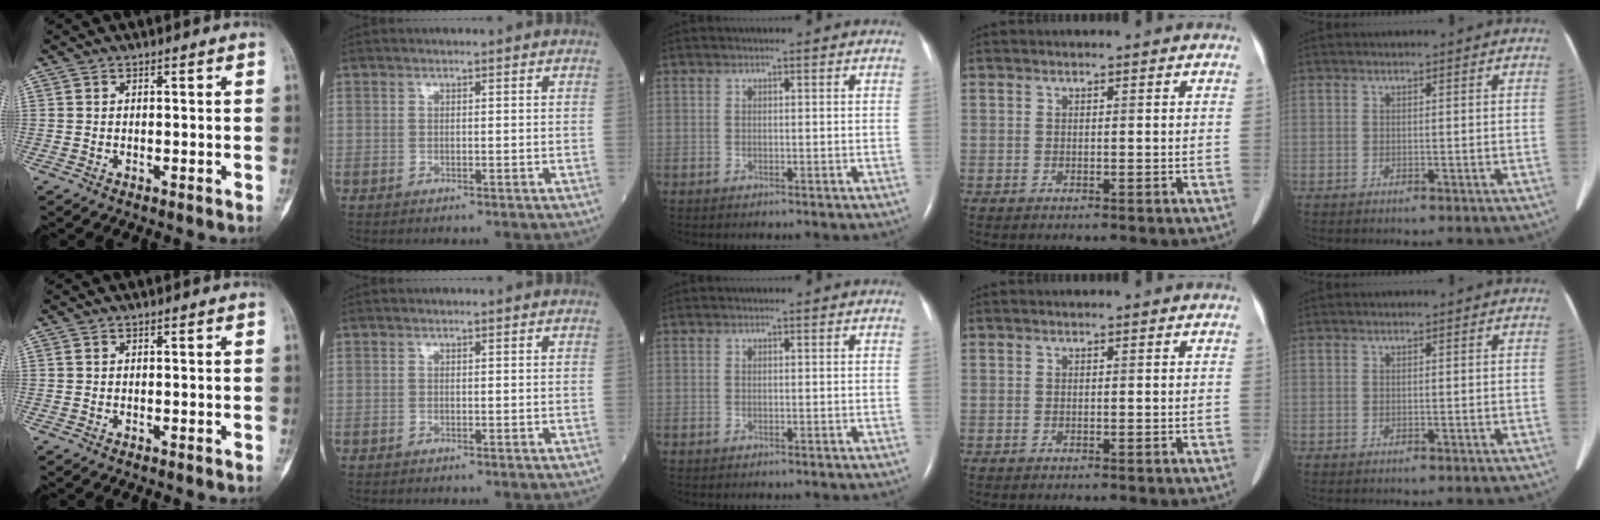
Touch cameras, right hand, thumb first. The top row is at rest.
{}